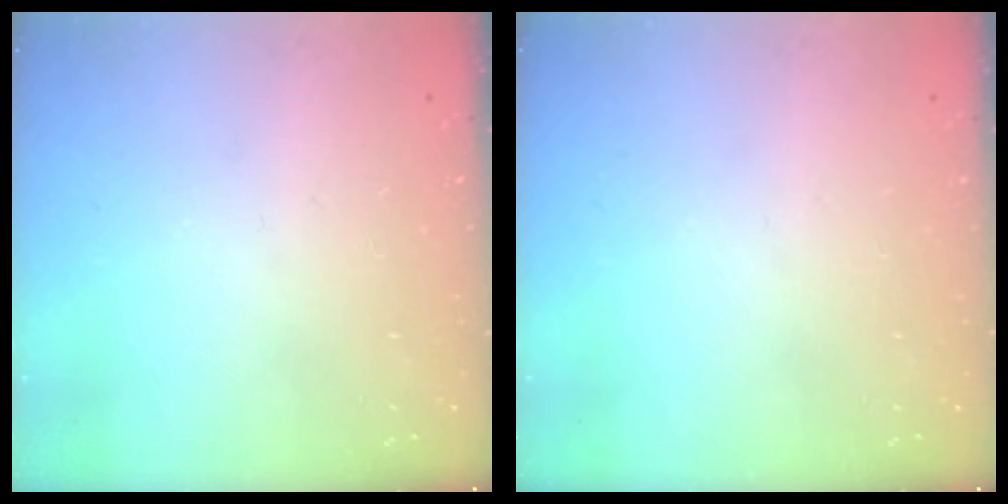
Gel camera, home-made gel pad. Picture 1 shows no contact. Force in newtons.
{"total": 0.0}